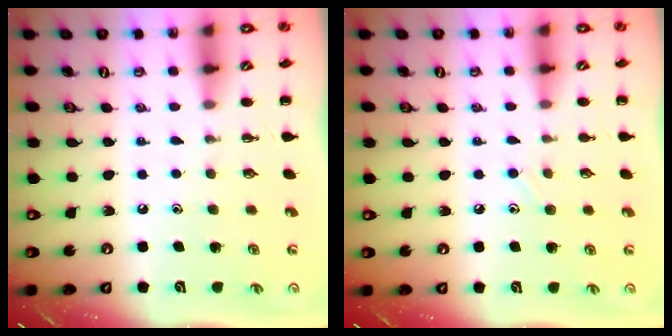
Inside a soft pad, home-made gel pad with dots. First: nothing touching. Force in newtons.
{"total": 6.2, "press": 5.9, "slide": 2.0}